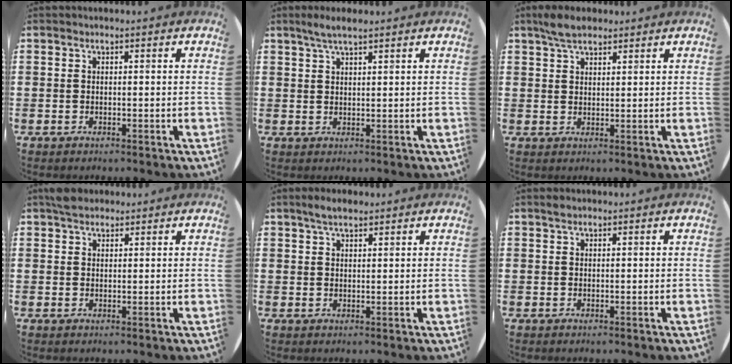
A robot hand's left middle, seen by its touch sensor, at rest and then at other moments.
{"total": 2.7, "force": [2.1, 0.3, 1.6], "torque": [-0.035, 0.004, 0.037]}
{"total": 3.8, "force": [3.1, 1.5, 1.7], "torque": [-0.039, 0.006, 0.058]}
{"total": 2.1, "force": [1.9, 0.8, 0.3], "torque": [-0.003, 0.003, 0.035]}
{"total": 2.5, "force": [2.0, 0.7, 1.4], "torque": [-0.021, 0.003, 0.035]}
{"total": 0.6, "force": [0.5, 0.3, 0.2], "torque": [0.003, -0.001, 0.008]}